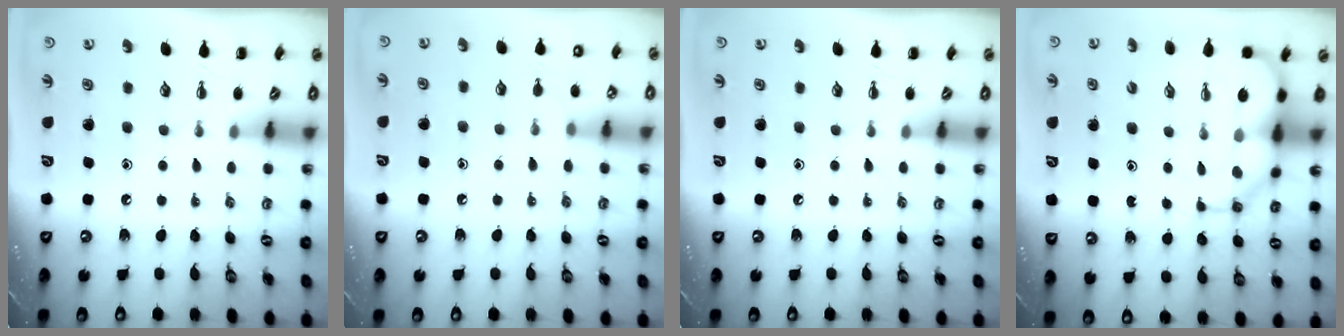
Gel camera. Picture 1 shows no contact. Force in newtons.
{"total": 6.8, "press": 6.5, "slide": 2.1}
{"total": 0.0}
{"total": 11.6, "press": 11.1, "slide": 3.4}